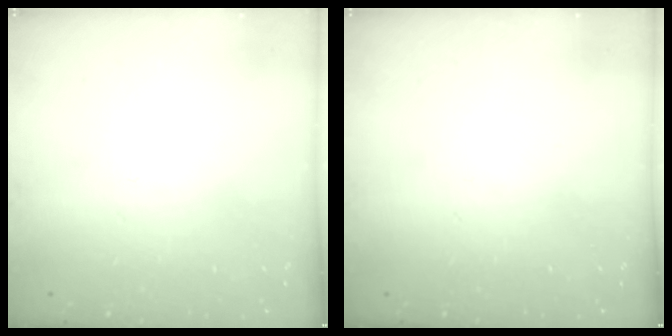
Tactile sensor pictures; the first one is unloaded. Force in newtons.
{"total": 0.0}